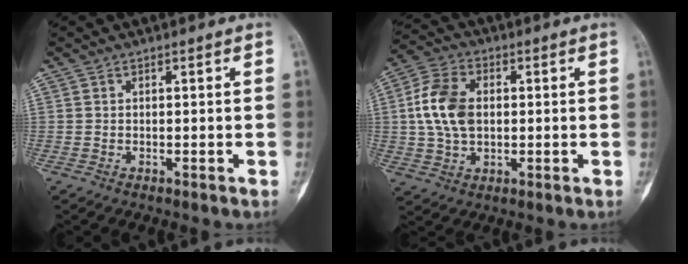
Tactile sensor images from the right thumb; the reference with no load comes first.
{"total": 10.8, "force": [0.9, 7.2, 8.0], "torque": [-0.152, 0.011, 0.017]}